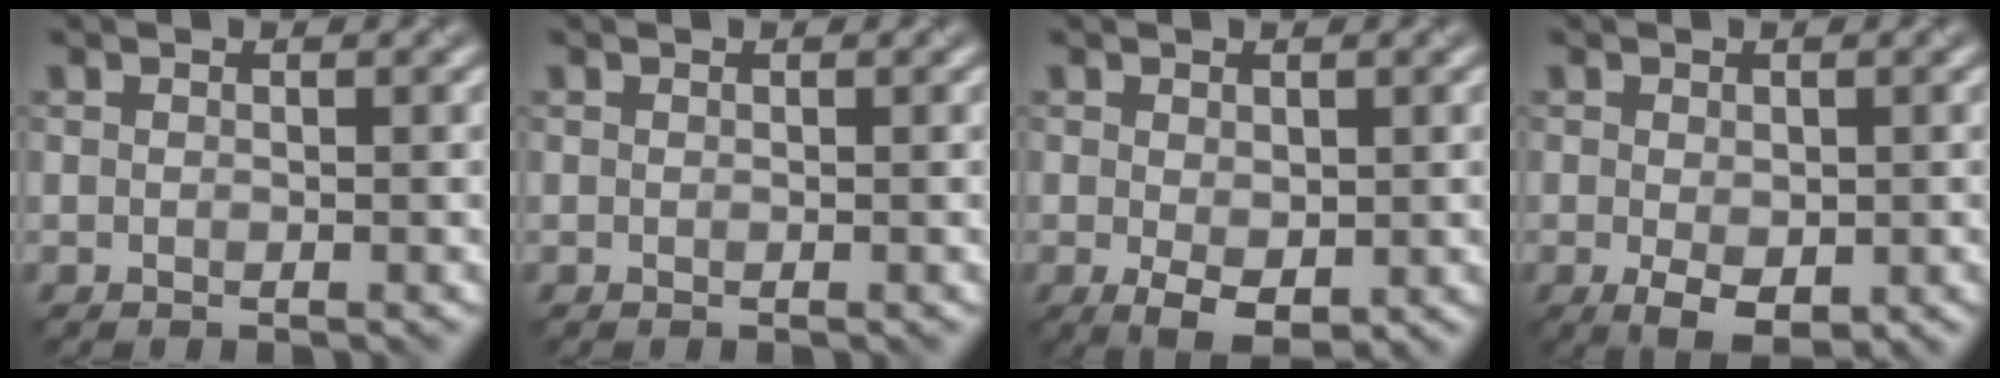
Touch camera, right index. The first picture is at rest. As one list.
[{"total": 0.0}, {"total": 3.0, "force": [-0.5, 1.7, 2.4], "torque": [-0.044, -0.013, -0.003]}, {"total": 3.2, "force": [-0.9, 1.8, 2.6], "torque": [-0.044, -0.012, -0.007]}]